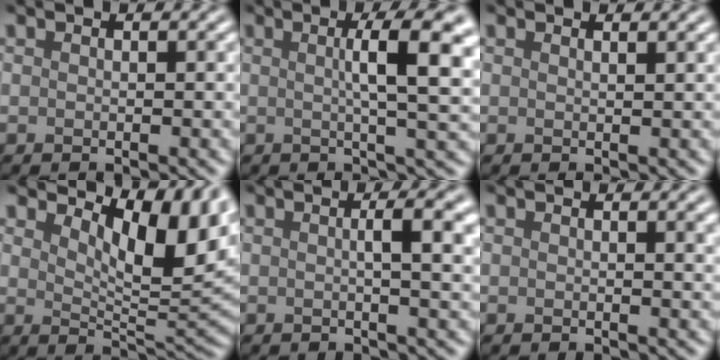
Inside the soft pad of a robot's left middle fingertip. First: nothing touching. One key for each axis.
{"total": 7.0, "fx": 1.2, "fy": 1.5, "fz": 6.7, "tx": -0.081, "ty": 0.012, "tz": 0.014}
{"total": 0.9, "fx": 0.8, "fy": 0.3, "fz": 0.4, "tx": -0.004, "ty": -0.002, "tz": 0.005}
{"total": 8.7, "fx": 4.0, "fy": 3.4, "fz": 6.9, "tx": -0.106, "ty": -0.006, "tz": 0.065}
{"total": 3.9, "fx": 0.5, "fy": 1.1, "fz": 3.7, "tx": -0.045, "ty": 0.010, "tz": 0.002}
{"total": 1.3, "fx": 0.5, "fy": 0.5, "fz": 1.0, "tx": -0.009, "ty": 0.002, "tz": 0.004}